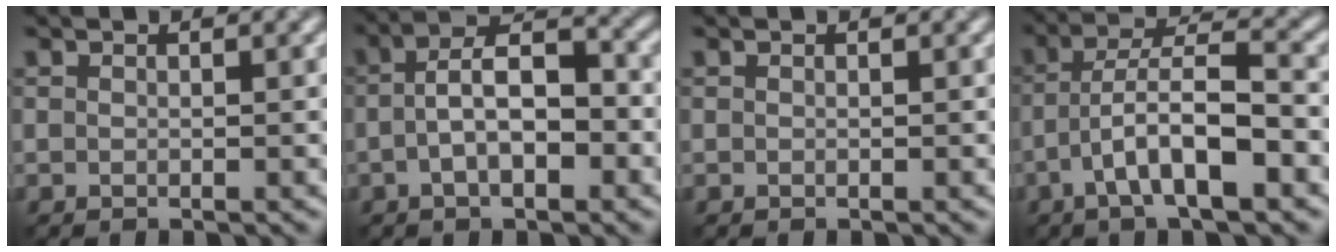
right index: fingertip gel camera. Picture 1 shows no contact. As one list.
[{"total": 5.1, "force": [-1.4, 2.0, 4.5], "torque": [-0.081, 0.016, -0.017]}, {"total": 0.0}, {"total": 6.9, "force": [-3.4, 1.6, 5.8], "torque": [-0.107, 0.022, -0.051]}]